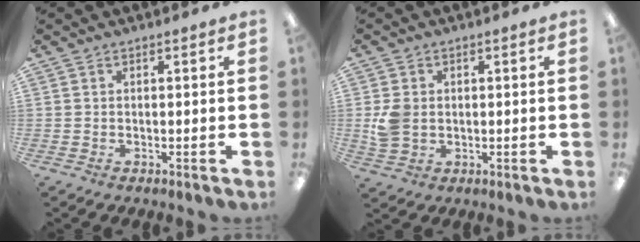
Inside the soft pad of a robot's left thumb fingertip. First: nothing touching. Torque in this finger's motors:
{"motor_torque": [-0.16, 0.25, 0.03, -0.04, 0.05]}